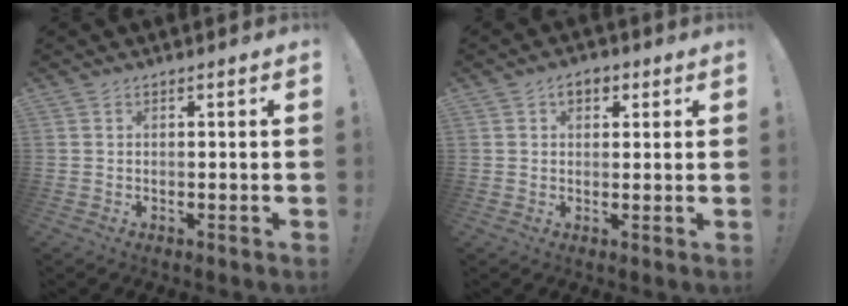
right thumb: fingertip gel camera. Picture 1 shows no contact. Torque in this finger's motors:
{"motor_torque": [0.17, 0.17, 0.01, -0.01, 0.00]}